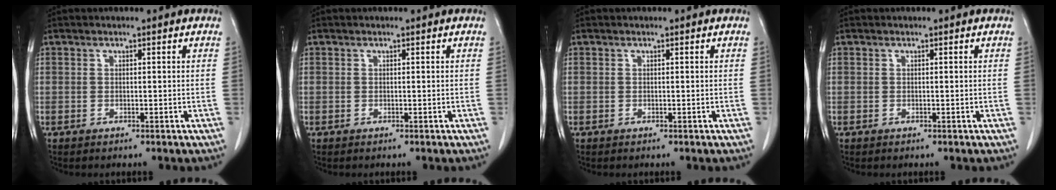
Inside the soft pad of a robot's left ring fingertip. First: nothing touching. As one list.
[{"total": 0.0}, {"total": 0.0}, {"total": 0.0}]